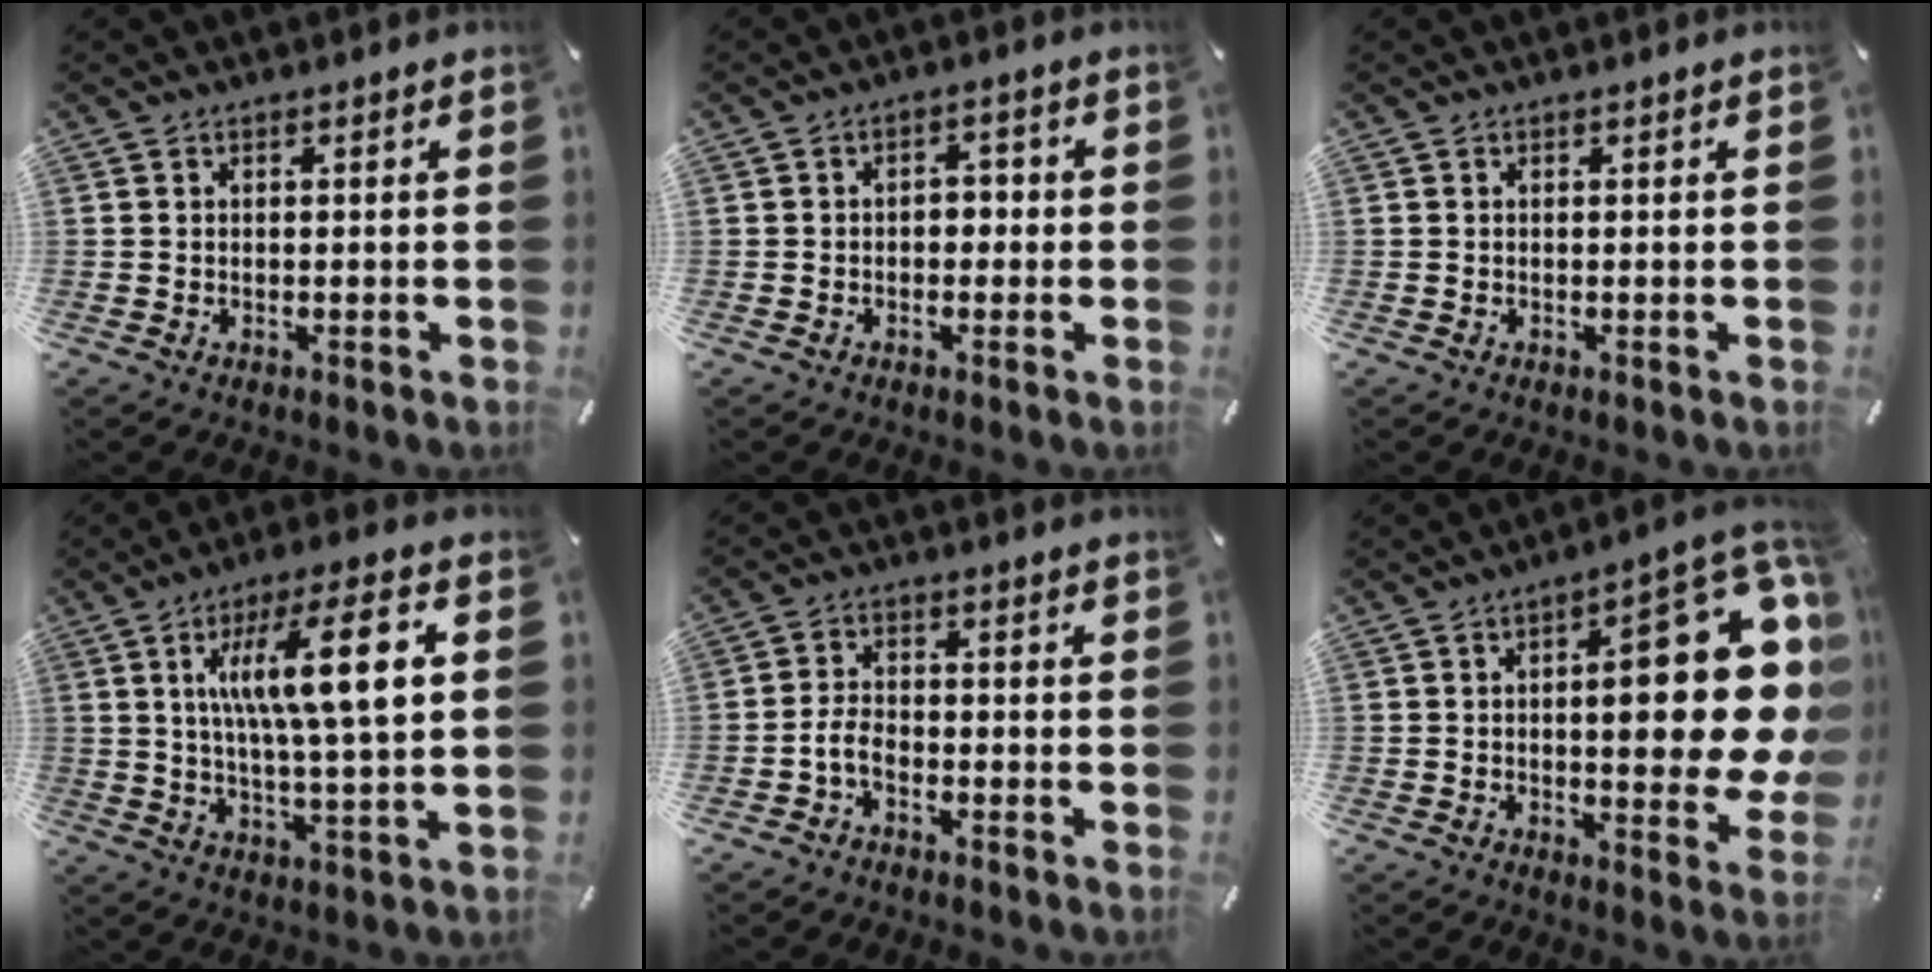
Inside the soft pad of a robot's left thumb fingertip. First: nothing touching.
{"total": 2.9, "force": [-1.2, 2.0, 1.7], "torque": [-0.033, 0.014, -0.027]}
{"total": 0.0}
{"total": 15.8, "force": [4.0, 3.1, 14.9], "torque": [-0.281, 0.003, 0.052]}
{"total": 4.3, "force": [-2.3, 2.4, 2.7], "torque": [-0.066, 0.009, -0.049]}
{"total": 27.6, "force": [4.8, 10.8, 25.0], "torque": [-0.322, -0.046, 0.084]}